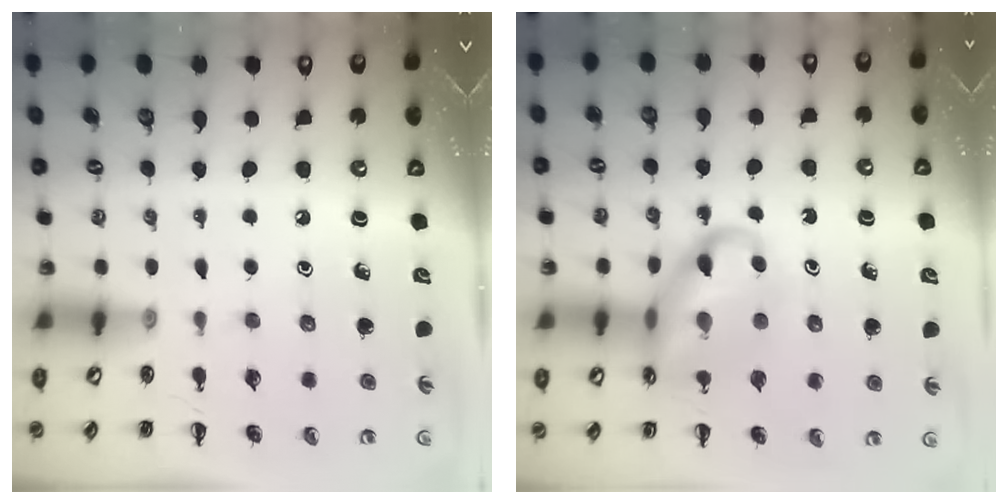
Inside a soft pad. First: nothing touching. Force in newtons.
{"total": 15.5, "press": 15.3, "slide": 2.3}